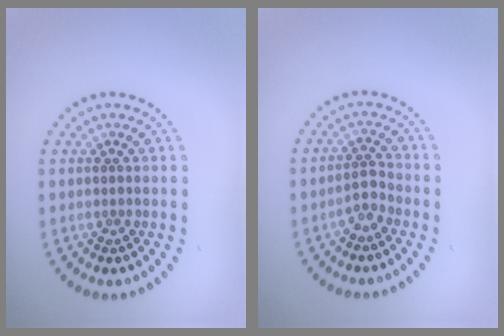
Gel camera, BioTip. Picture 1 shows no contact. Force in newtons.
{"total": 1.7, "press": 1.3, "slide": 1.2}